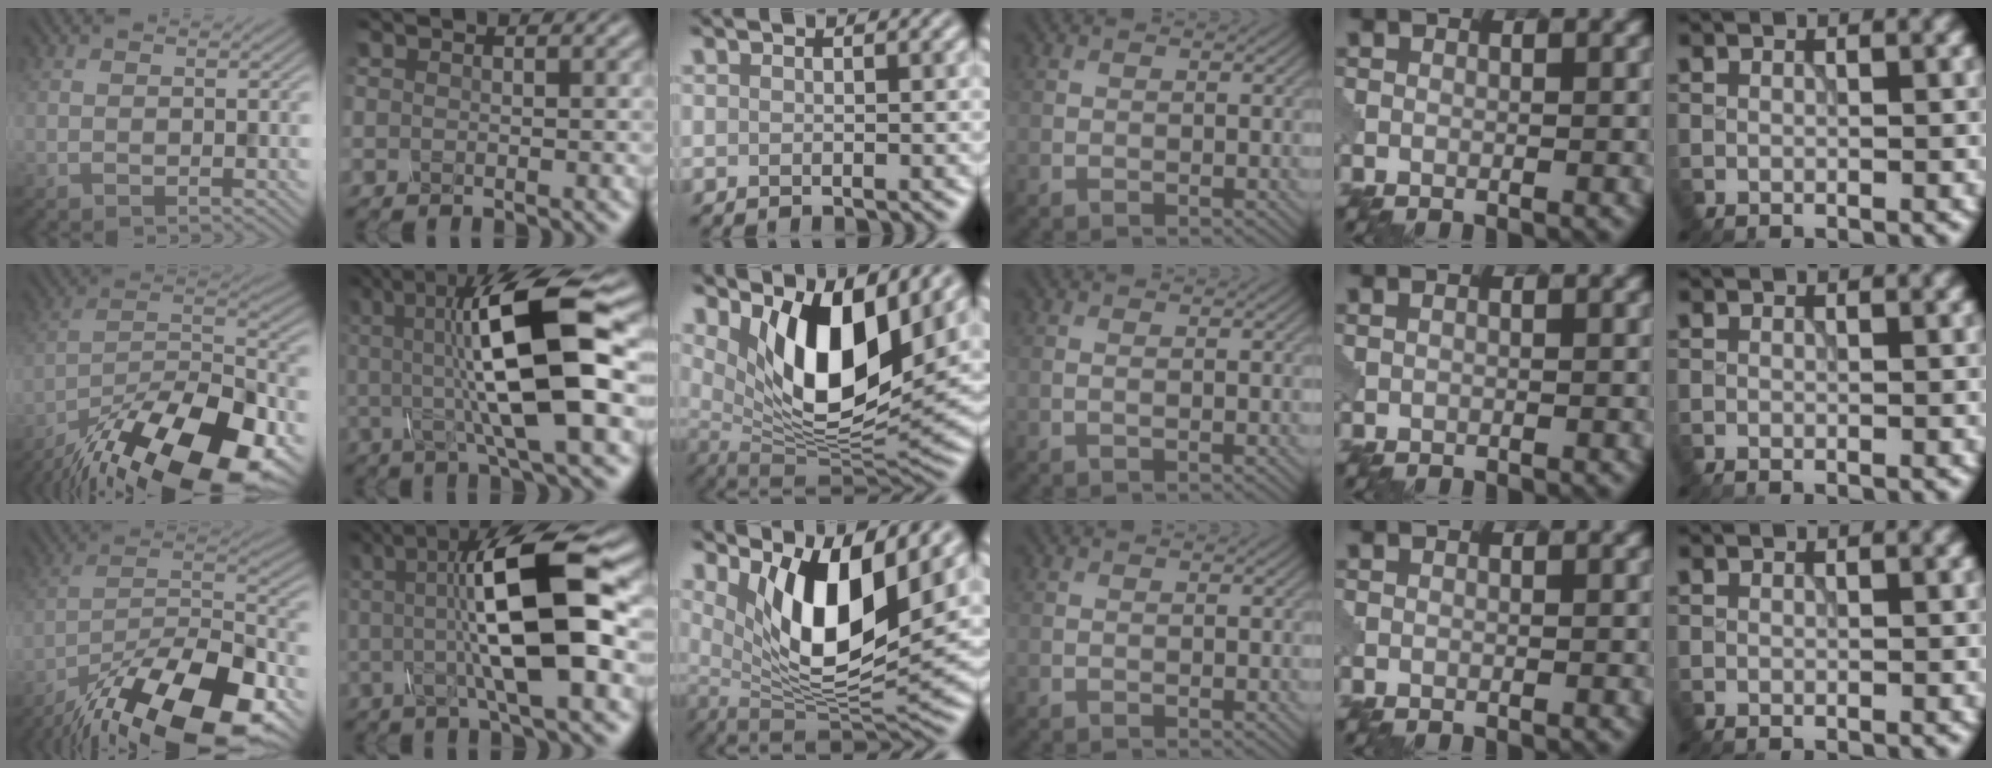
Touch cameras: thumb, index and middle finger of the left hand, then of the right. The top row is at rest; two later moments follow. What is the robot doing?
{"motion": "disassemble", "object": "glue stick"}